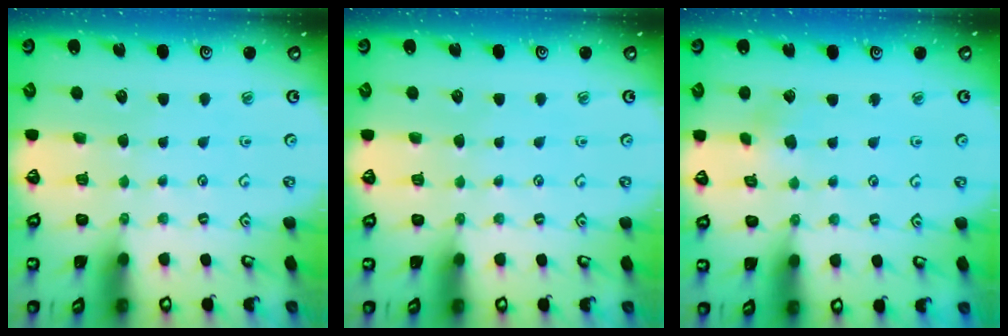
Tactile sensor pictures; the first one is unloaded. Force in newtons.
{"total": 0.0}
{"total": 2.4, "press": 2.4, "slide": 0.3}